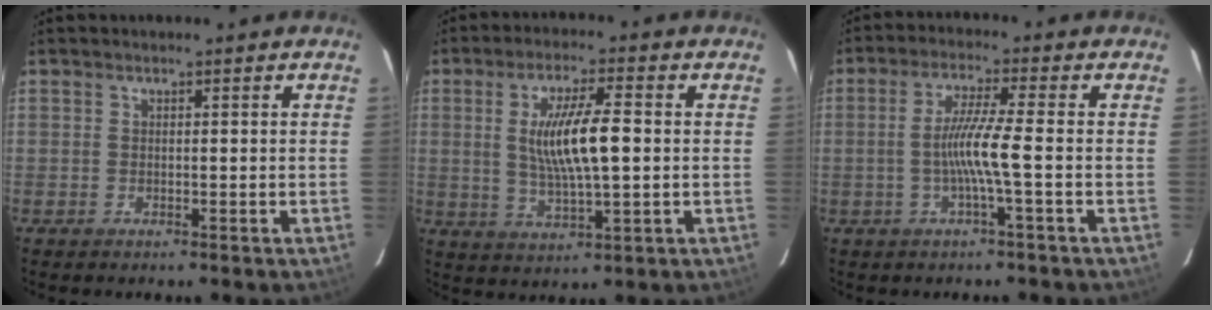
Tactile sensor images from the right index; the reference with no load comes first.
{"total": 10.6, "force": [0.8, 2.2, 10.4], "torque": [-0.193, -0.002, 0.019]}
{"total": 6.5, "force": [-1.5, -1.2, 6.1], "torque": [-0.126, -0.002, -0.028]}